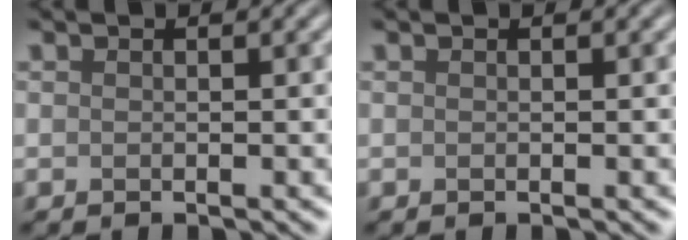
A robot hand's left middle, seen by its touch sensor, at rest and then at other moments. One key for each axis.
{"total": 0.0}